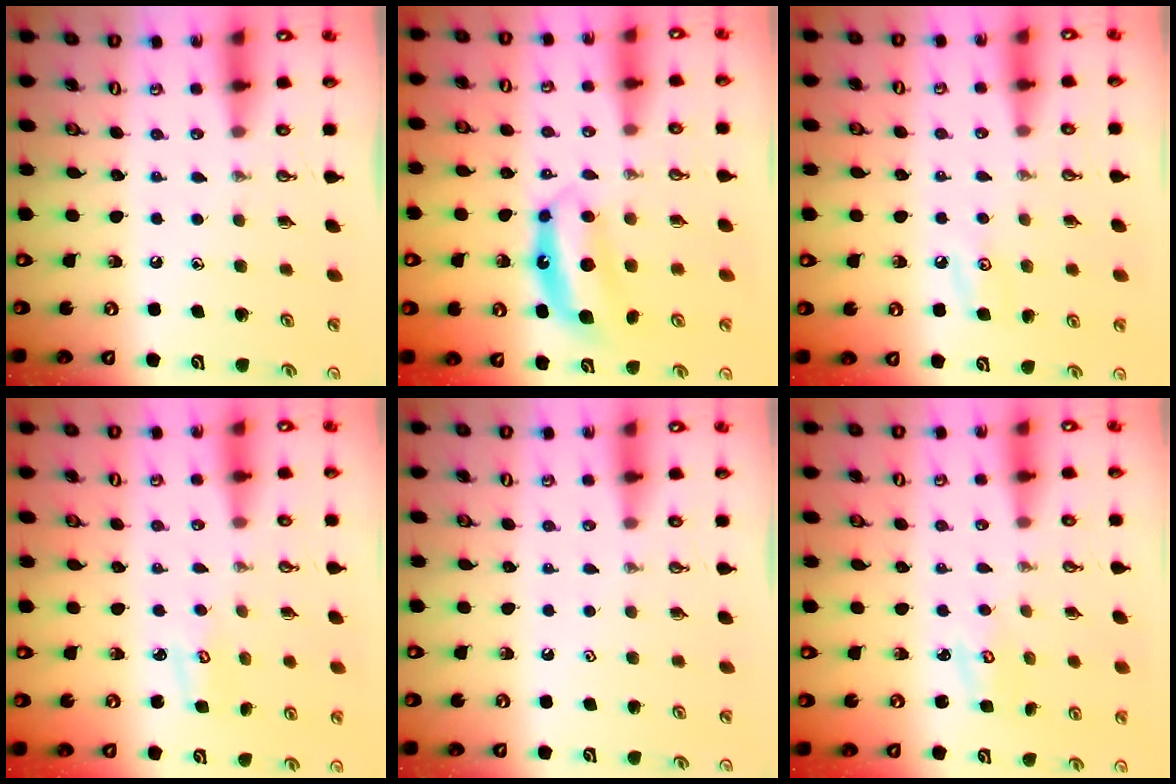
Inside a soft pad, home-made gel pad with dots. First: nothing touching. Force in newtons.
{"total": 6.8, "press": 6.8, "slide": 0.3}
{"total": 4.7, "press": 4.6, "slide": 0.7}
{"total": 2.5, "press": 2.5, "slide": 0.3}
{"total": 0.8, "press": 0.2, "slide": 0.7}
{"total": 2.9, "press": 2.9, "slide": 0.3}